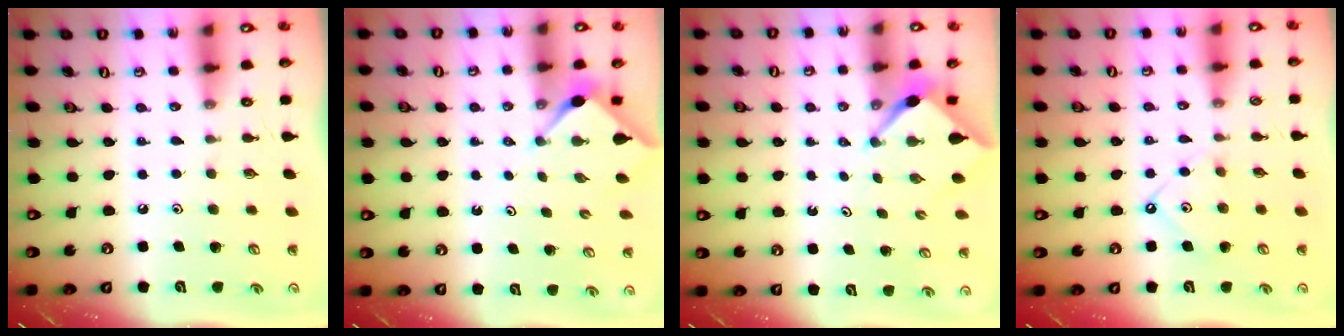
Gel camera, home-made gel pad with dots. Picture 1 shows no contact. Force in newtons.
{"total": 3.0, "press": 3.0, "slide": 0.3}
{"total": 2.5, "press": 2.5, "slide": 0.2}
{"total": 6.7, "press": 6.7, "slide": 0.8}